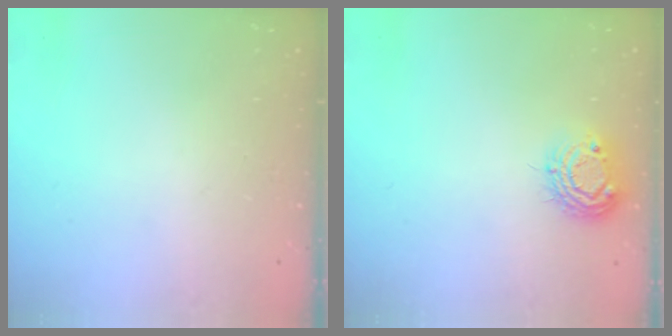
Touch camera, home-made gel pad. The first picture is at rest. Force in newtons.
{"total": 8.6, "press": 8.6, "slide": 0.7}